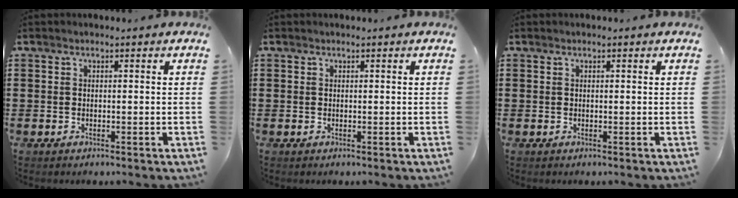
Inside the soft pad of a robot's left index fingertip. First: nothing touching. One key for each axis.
{"total": 0.0}
{"total": 0.0}